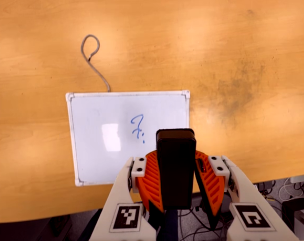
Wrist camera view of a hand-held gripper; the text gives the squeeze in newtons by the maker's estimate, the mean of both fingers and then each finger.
{"total": 8.5, "left": 8.1, "right": 9.0}